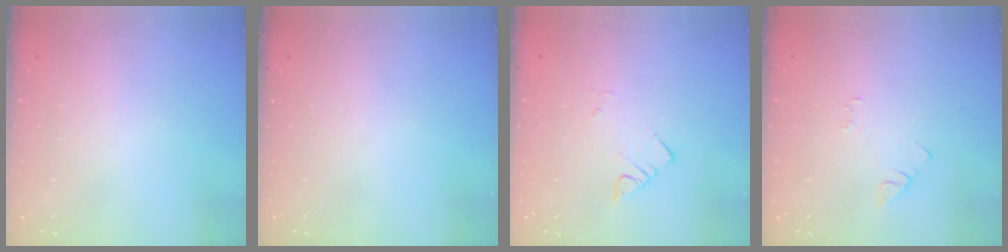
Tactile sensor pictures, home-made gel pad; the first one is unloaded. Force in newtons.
{"total": 0.0}
{"total": 3.4, "press": 3.4, "slide": 0.1}
{"total": 3.2, "press": 3.2, "slide": 0.4}